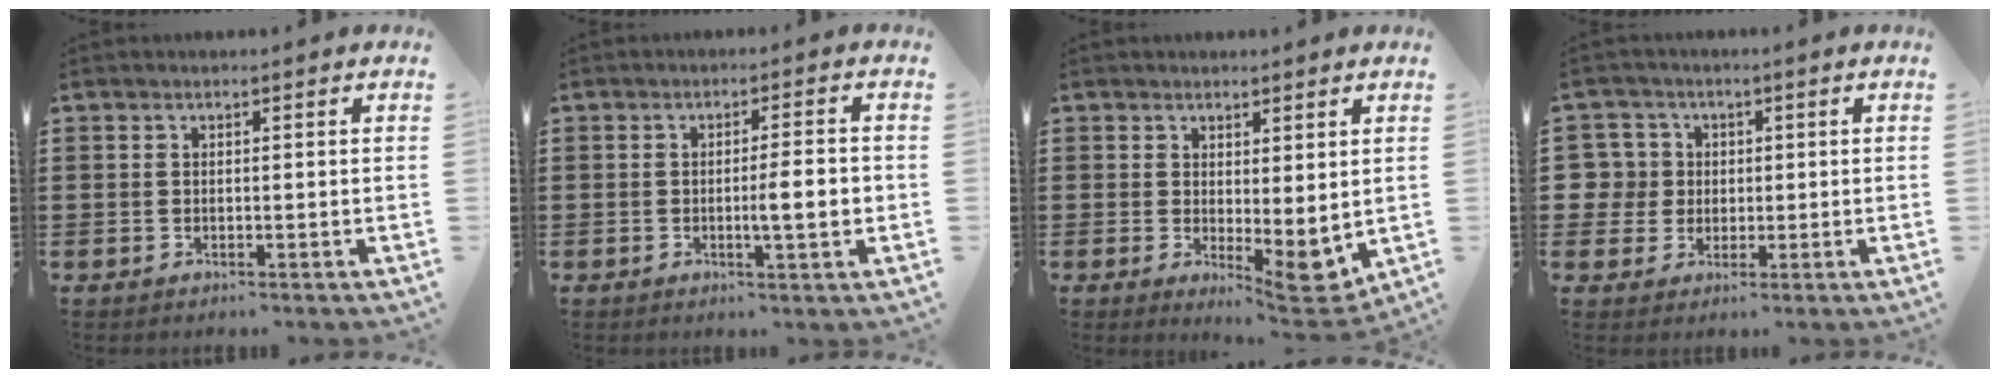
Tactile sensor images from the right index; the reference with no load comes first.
{"total": 5.0, "force": [-0.6, 0.5, 4.9], "torque": [-0.075, -0.005, -0.016]}
{"total": 3.6, "force": [0.6, 1.3, 3.4], "torque": [-0.049, -0.019, 0.011]}
{"total": 4.9, "force": [0.5, 4.8, 0.7], "torque": [-0.043, 0.013, 0.006]}